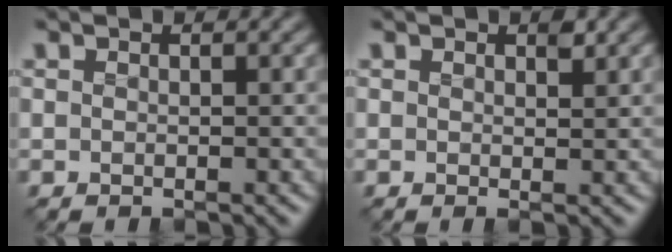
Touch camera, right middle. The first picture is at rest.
{"total": 0.9, "force": [0.5, 0.2, 0.8], "torque": [-0.014, -0.004, 0.006]}